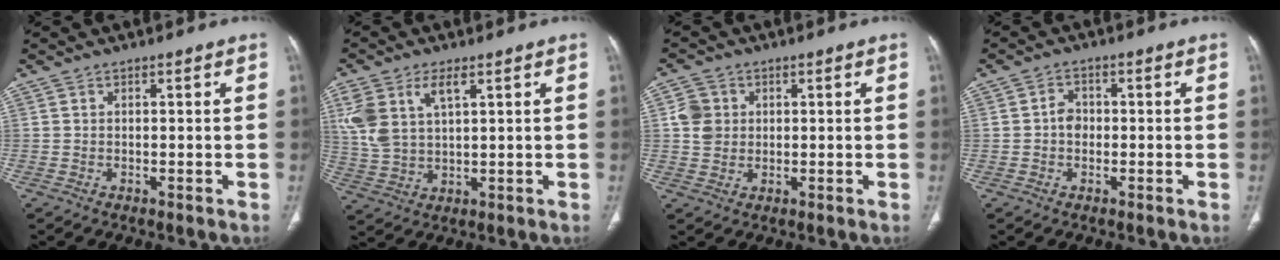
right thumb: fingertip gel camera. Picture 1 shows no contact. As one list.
[{"total": 10.2, "force": [4.1, 5.4, 7.6], "torque": [-0.172, 0.002, 0.088]}, {"total": 5.0, "force": [0.8, 4.5, 1.9], "torque": [-0.021, 0.002, 0.013]}, {"total": 2.9, "force": [-0.4, 2.4, 1.6], "torque": [-0.013, 0.010, -0.014]}]